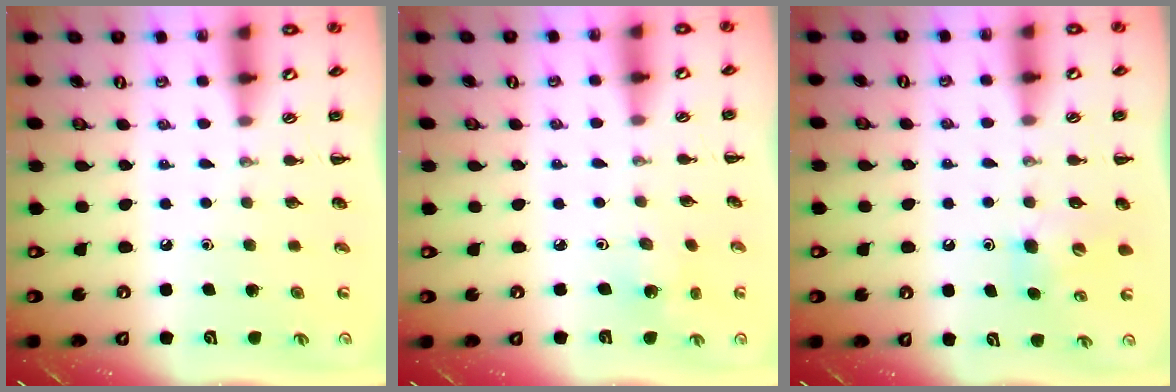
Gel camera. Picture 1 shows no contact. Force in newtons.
{"total": 1.4, "press": 1.2, "slide": 0.6}
{"total": 4.7, "press": 4.6, "slide": 1.1}